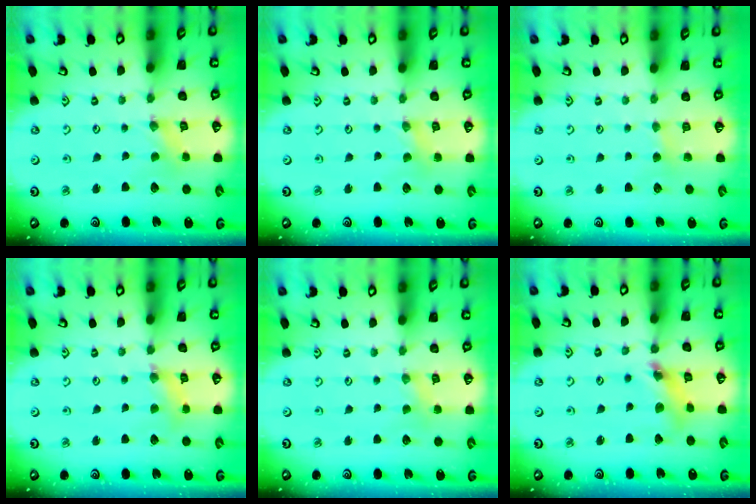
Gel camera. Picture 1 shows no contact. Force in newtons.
{"total": 1.3, "press": 1.2, "slide": 0.3}
{"total": 2.4, "press": 2.4, "slide": 0.4}
{"total": 5.3, "press": 5.3, "slide": 0.5}
{"total": 1.6, "press": 1.6, "slide": 0.3}
{"total": 10.0, "press": 9.9, "slide": 1.2}